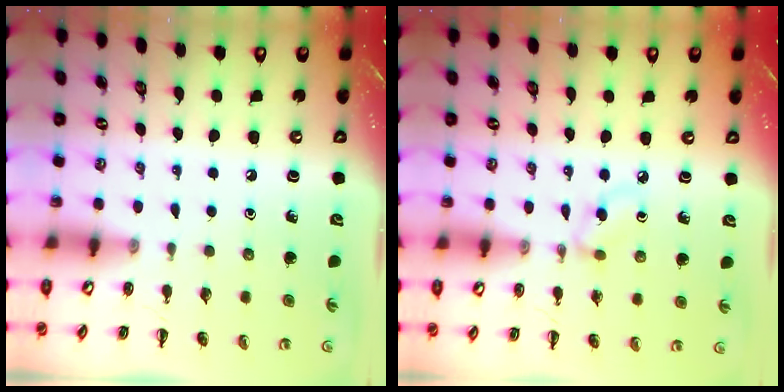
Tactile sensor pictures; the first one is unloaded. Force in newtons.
{"total": 3.5, "press": 3.4, "slide": 1.0}